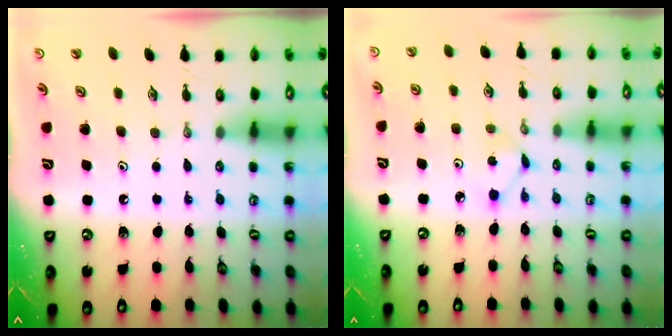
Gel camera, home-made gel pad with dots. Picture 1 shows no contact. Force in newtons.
{"total": 2.8, "press": 2.7, "slide": 0.3}